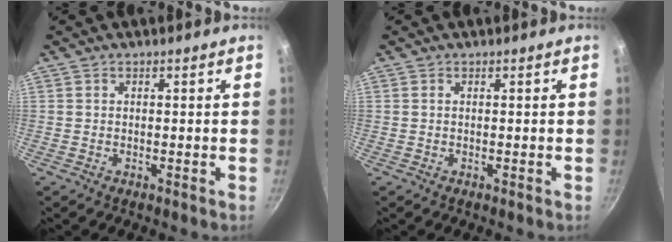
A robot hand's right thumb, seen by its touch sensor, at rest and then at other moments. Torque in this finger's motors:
{"motor_torque": [-0.16, -0.14, 0.27, 0.01, 0.00]}